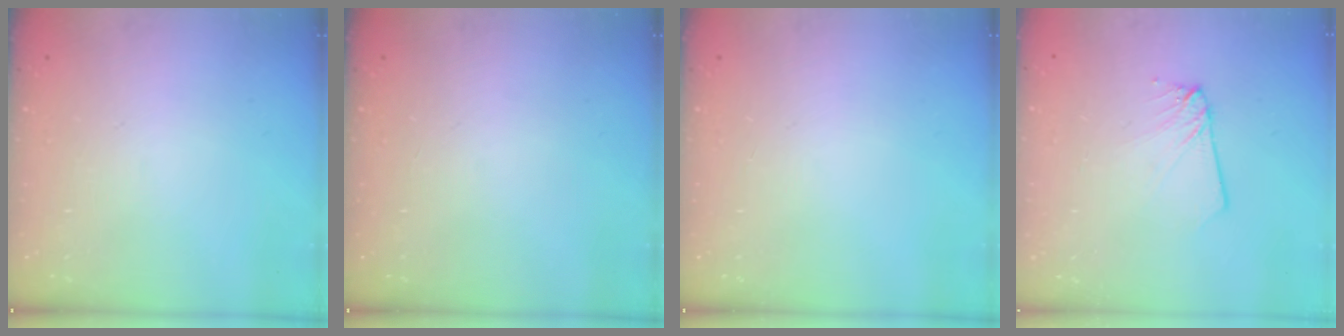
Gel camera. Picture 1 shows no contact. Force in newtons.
{"total": 0.0}
{"total": 0.0}
{"total": 3.5, "press": 3.4, "slide": 0.3}